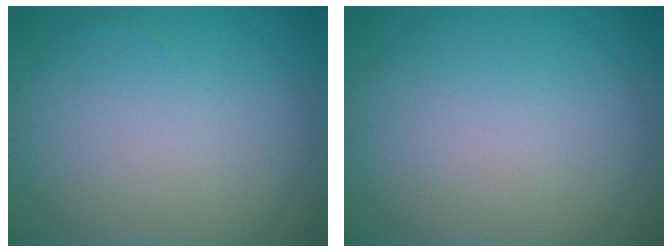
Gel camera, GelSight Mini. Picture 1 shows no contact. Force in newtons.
{"total": 0.0}